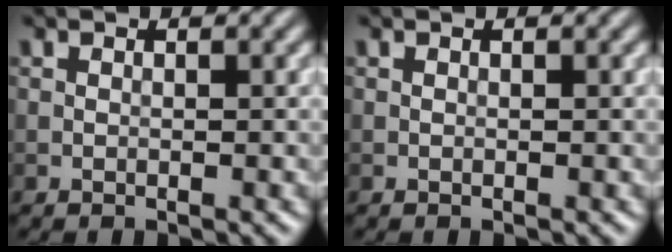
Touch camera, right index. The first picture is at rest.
{"total": 0.0}